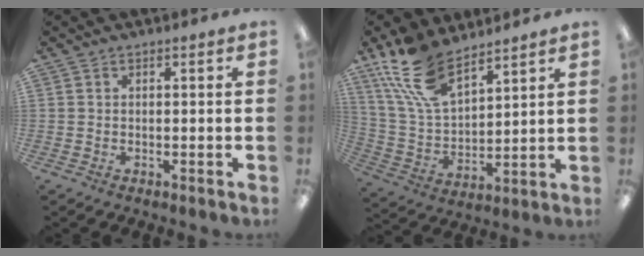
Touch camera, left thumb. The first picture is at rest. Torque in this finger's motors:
{"motor_torque": [0.76, 0.42, 1.48, -1.34, 0.58]}